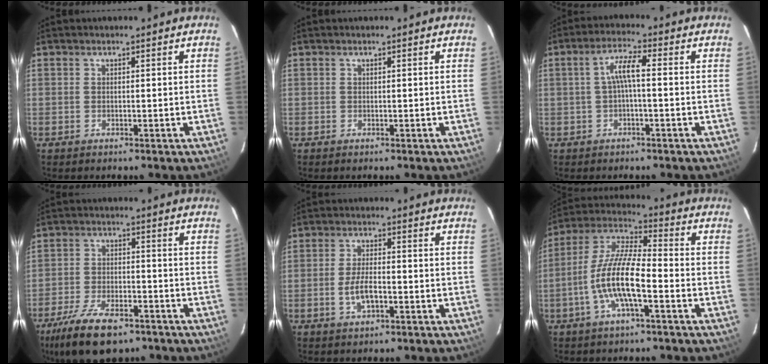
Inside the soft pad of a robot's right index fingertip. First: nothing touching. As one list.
[{"total": 0.0}, {"total": 4.4, "force": [-0.4, 0.6, 4.4], "torque": [-0.087, 0.011, -0.006]}, {"total": 14.1, "force": [-9.6, 6.0, 8.4], "torque": [-0.193, -0.024, -0.167]}, {"total": 5.3, "force": [-1.8, 1.9, 4.6], "torque": [-0.093, 0.000, -0.031]}, {"total": 12.8, "force": [-4.3, 2.9, 11.7], "torque": [-0.238, 0.001, -0.086]}]